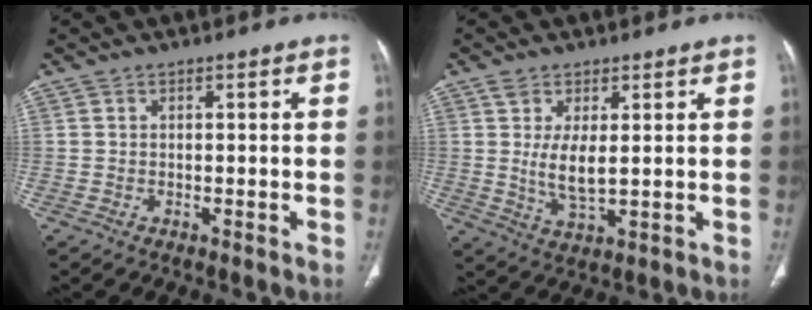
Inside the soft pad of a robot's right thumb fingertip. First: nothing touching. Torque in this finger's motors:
{"motor_torque": [1.05, 1.35, 0.07, 0.08, 0.05]}